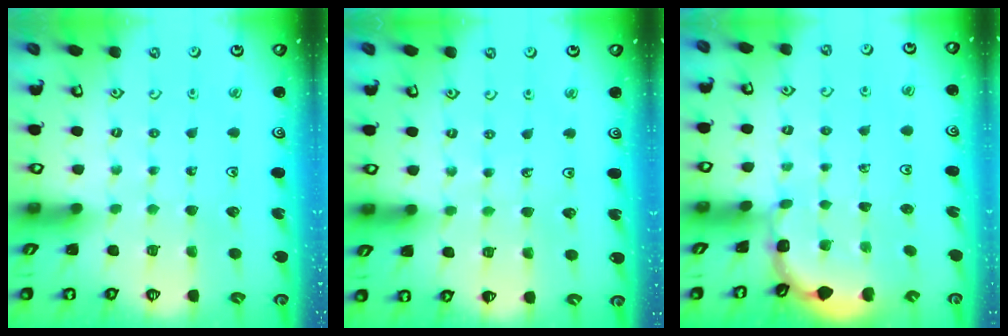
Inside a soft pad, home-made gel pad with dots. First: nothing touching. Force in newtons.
{"total": 3.1, "press": 3.1, "slide": 0.4}
{"total": 2.0, "press": 2.0, "slide": 0.1}